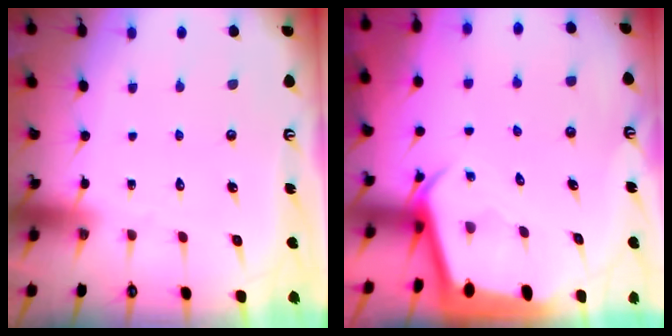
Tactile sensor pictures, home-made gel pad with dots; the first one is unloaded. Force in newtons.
{"total": 2.8, "press": 2.8, "slide": 0.3}